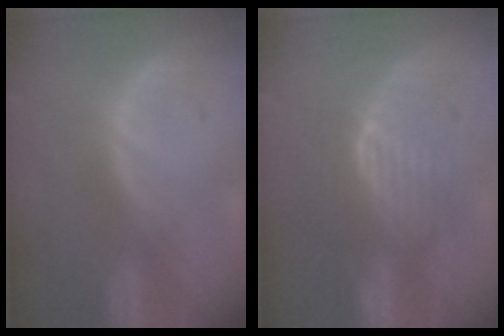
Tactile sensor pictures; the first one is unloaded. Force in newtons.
{"total": 7.7, "press": 7.7, "slide": 0.1}